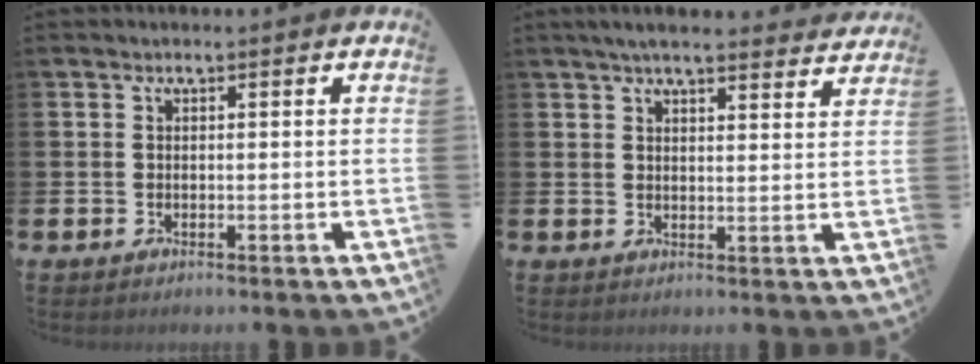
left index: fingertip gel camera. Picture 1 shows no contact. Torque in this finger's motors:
{"motor_torque": [1.09, -1.05, 0.17, 0.05]}